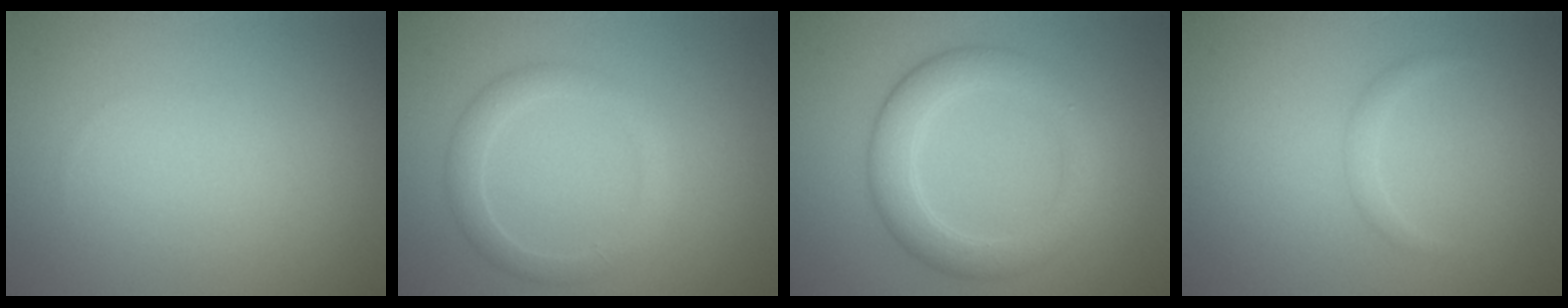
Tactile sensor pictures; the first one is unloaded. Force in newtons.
{"total": 2.3, "press": 2.3, "slide": 0.0}
{"total": 4.4, "press": 4.4, "slide": 0.1}
{"total": 0.8, "press": 0.8, "slide": 0.0}